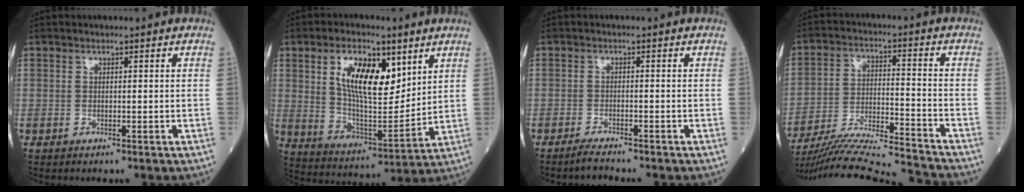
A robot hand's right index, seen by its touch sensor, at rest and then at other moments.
{"total": 13.7, "force": [5.8, 5.3, 11.2], "torque": [-0.206, 0.004, 0.109]}
{"total": 2.5, "force": [-2.3, -0.2, 0.9], "torque": [-0.025, -0.009, -0.039]}
{"total": 18.9, "force": [-17.9, -1.4, 5.9], "torque": [-0.125, -0.021, -0.286]}